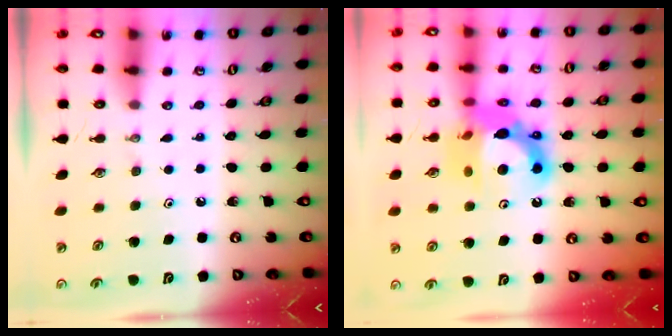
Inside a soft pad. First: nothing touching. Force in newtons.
{"total": 16.8, "press": 16.7, "slide": 1.7}